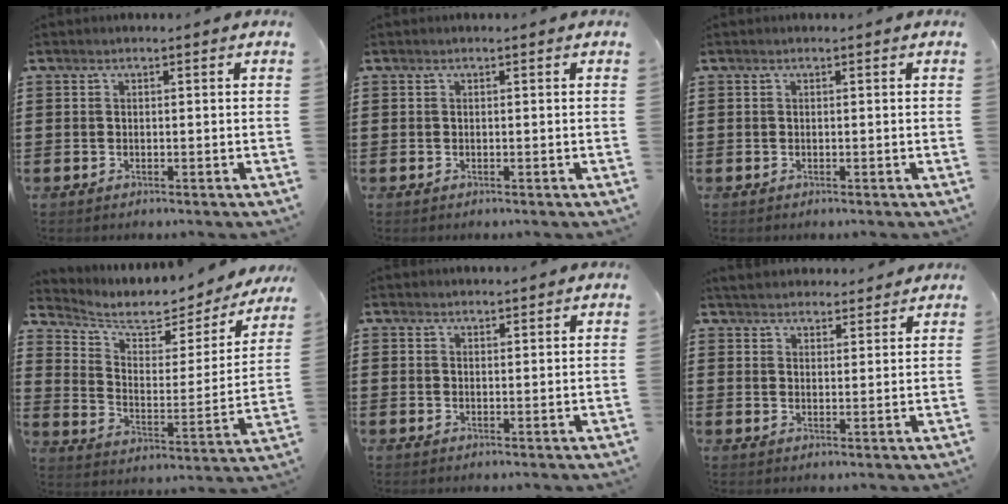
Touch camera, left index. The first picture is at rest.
{"total": 0.0}
{"total": 0.0}
{"total": 5.3, "force": [4.3, 2.2, 2.0], "torque": [-0.059, -0.036, 0.071]}
{"total": 1.4, "force": [1.3, 0.3, -0.3], "torque": [0.003, 0.002, 0.027]}
{"total": 3.2, "force": [3.1, 0.7, -0.2], "torque": [-0.009, -0.007, 0.059]}